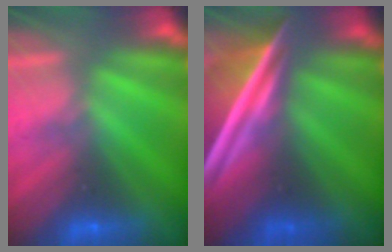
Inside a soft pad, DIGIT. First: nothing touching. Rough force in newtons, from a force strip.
{"total": 7.5}